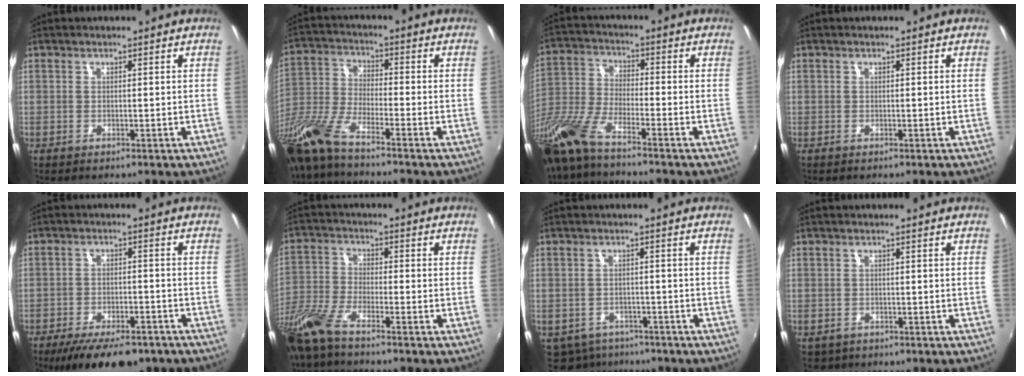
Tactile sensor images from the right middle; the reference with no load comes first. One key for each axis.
{"total": 14.0, "fx": -11.0, "fy": 1.6, "fz": 8.5, "tx": -0.195, "ty": -0.028, "tz": -0.223}
{"total": 15.0, "fx": -11.6, "fy": 2.3, "fz": 9.3, "tx": -0.212, "ty": -0.030, "tz": -0.234}
{"total": 0.0}
{"total": 13.4, "fx": -9.9, "fy": 5.2, "fz": 7.4, "tx": -0.155, "ty": -0.025, "tz": -0.145}
{"total": 11.1, "fx": -8.7, "fy": 1.9, "fz": 6.7, "tx": -0.160, "ty": -0.023, "tz": -0.178}
{"total": 8.4, "fx": -5.8, "fy": 5.4, "fz": 2.8, "tx": -0.081, "ty": -0.019, "tz": -0.079}
{"total": 2.3, "fx": -0.9, "fy": 1.9, "fz": 0.7, "tx": -0.021, "ty": -0.006, "tz": -0.009}